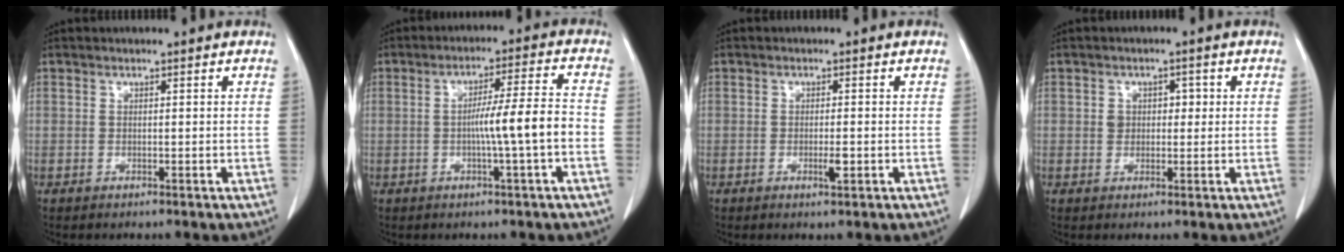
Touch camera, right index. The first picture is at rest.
{"total": 7.9, "force": [-1.7, -0.7, 7.7], "torque": [-0.122, 0.010, -0.028]}
{"total": 1.9, "force": [-0.6, 0.3, 1.8], "torque": [-0.033, -0.003, -0.009]}
{"total": 3.0, "force": [0.5, 2.2, 1.9], "torque": [-0.025, 0.012, 0.007]}